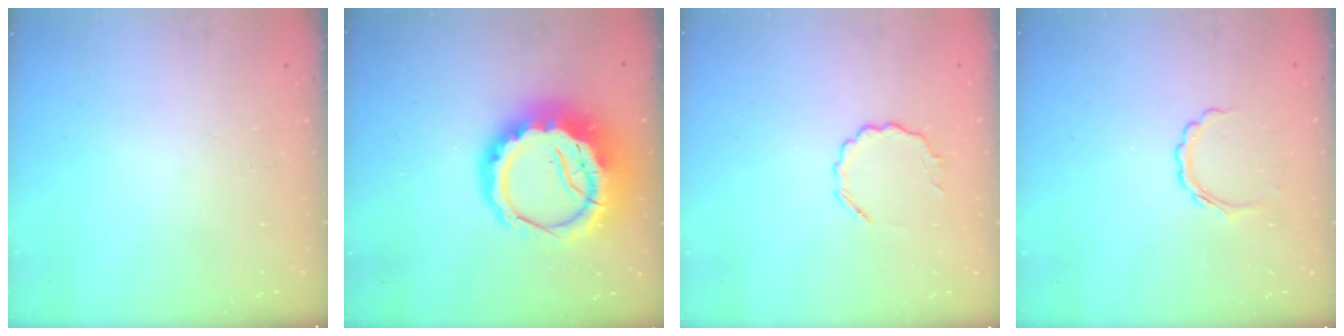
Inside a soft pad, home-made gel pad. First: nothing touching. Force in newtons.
{"total": 15.9, "press": 15.5, "slide": 3.4}
{"total": 5.7, "press": 5.5, "slide": 1.3}
{"total": 5.2, "press": 5.0, "slide": 1.1}